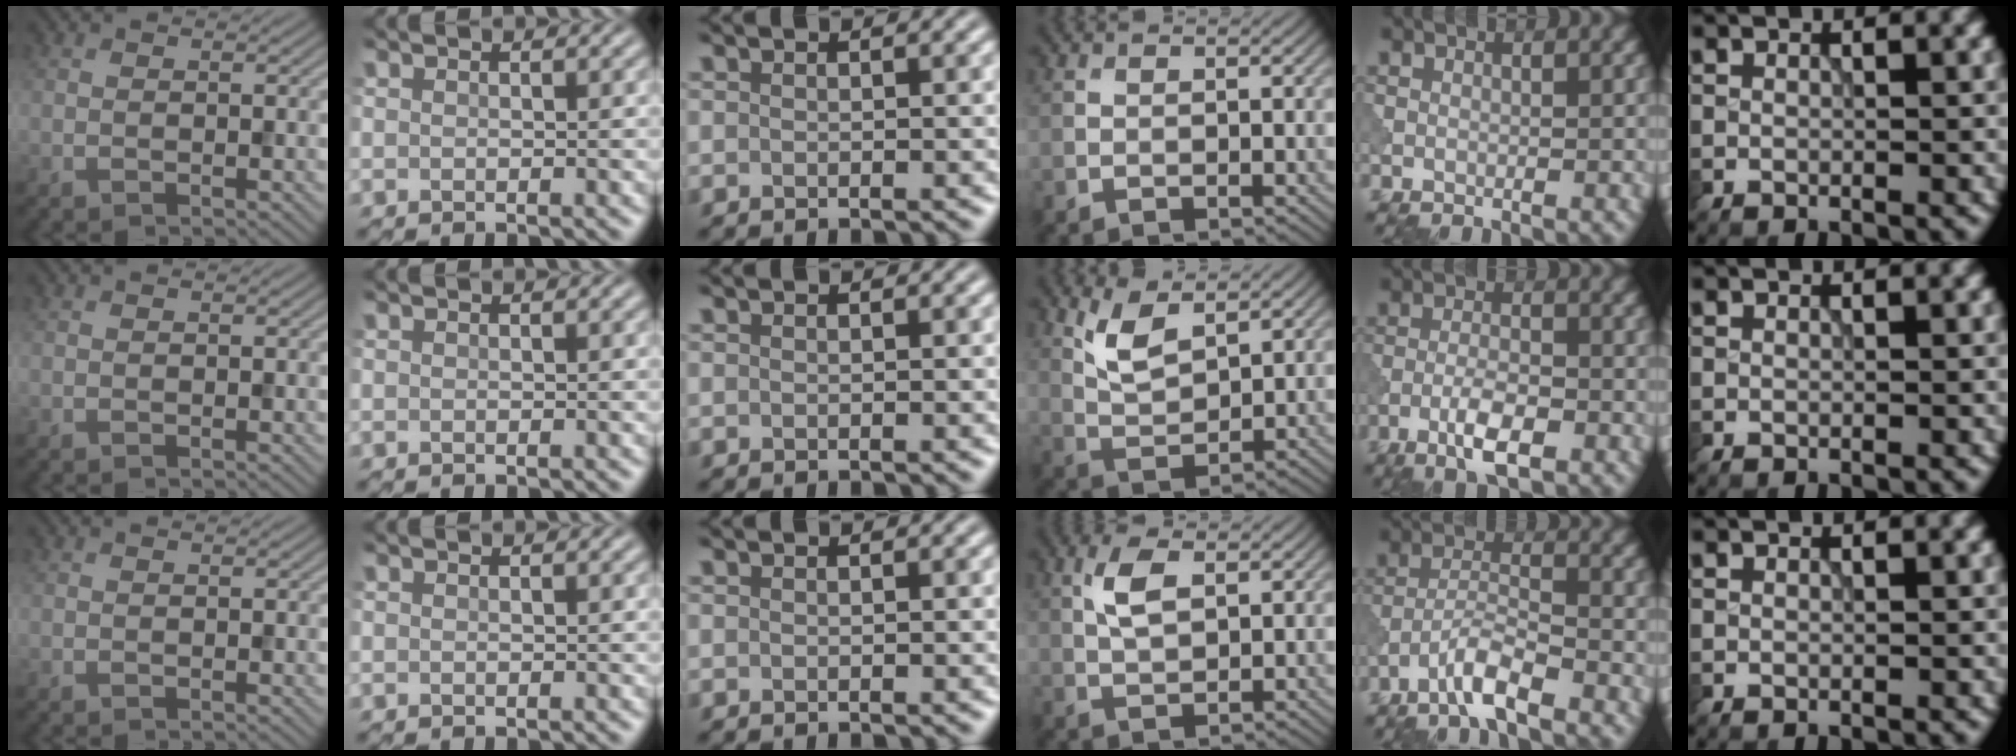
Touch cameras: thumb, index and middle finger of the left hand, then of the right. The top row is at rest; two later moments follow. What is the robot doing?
{"motion": "shake", "object": "bell"}